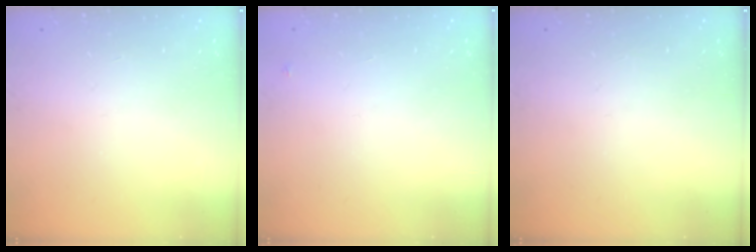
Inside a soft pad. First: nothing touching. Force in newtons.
{"total": 2.6, "press": 2.6, "slide": 0.2}
{"total": 0.0}